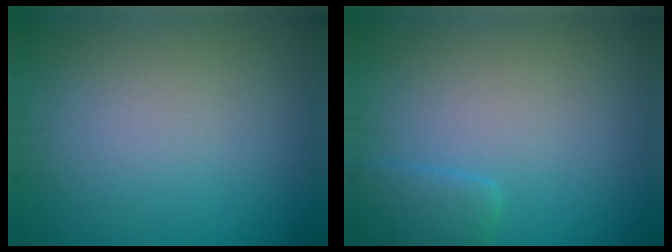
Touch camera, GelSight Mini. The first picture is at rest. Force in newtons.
{"total": 1.9, "press": 1.8, "slide": 0.3}